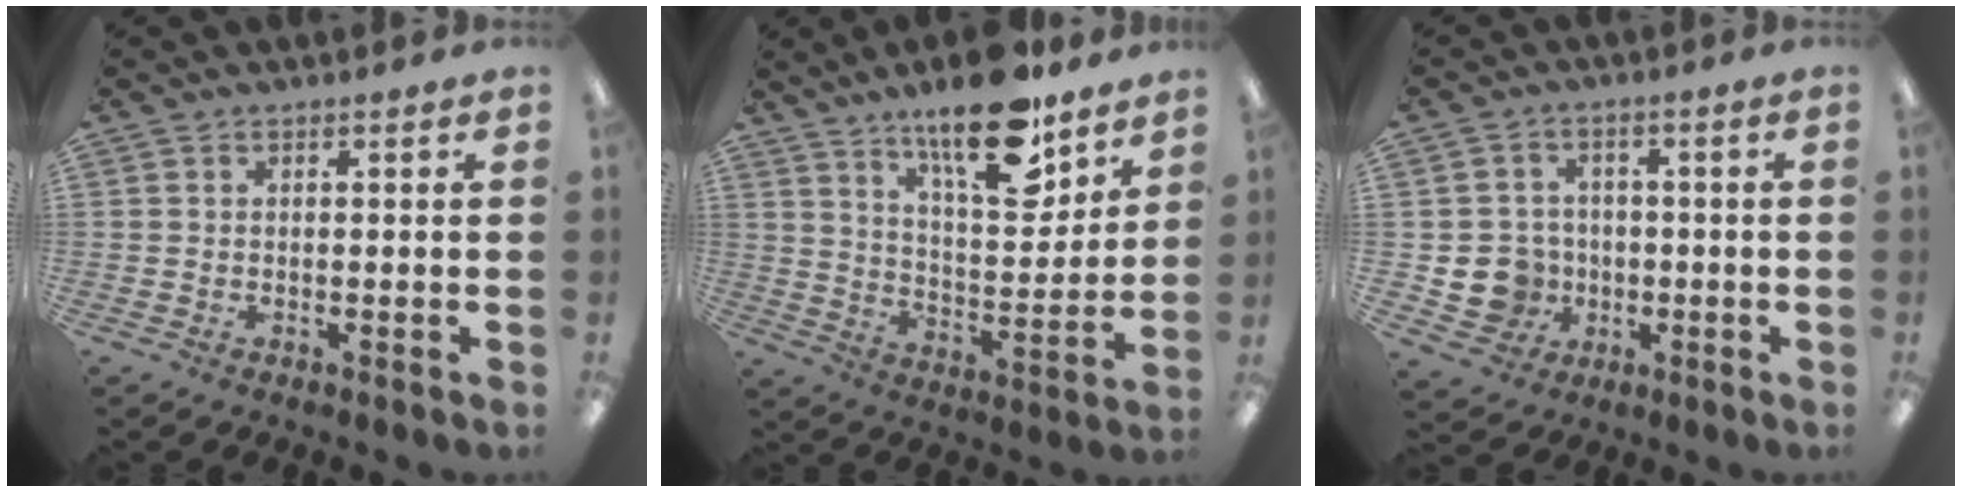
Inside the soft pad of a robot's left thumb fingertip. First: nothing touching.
{"total": 18.4, "force": [13.3, 6.3, 11.0], "torque": [-0.166, -0.081, 0.221]}
{"total": 7.6, "force": [-1.5, 7.2, 1.9], "torque": [-0.056, 0.014, -0.019]}